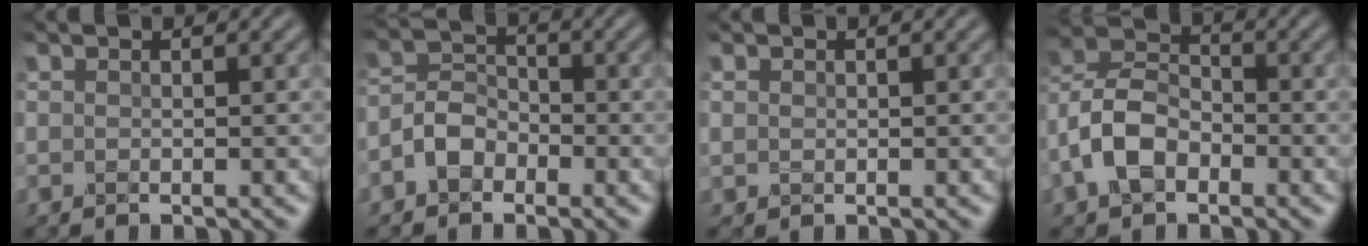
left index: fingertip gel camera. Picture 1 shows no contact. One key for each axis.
{"total": 2.6, "fx": -1.5, "fy": 1.7, "fz": 1.2, "tx": -0.027, "ty": 0.013, "tz": -0.036}
{"total": 1.4, "fx": 0.6, "fy": 1.1, "fz": 0.4, "tx": 0.005, "ty": 0.013, "tz": -0.001}
{"total": 5.5, "fx": -2.3, "fy": 3.5, "fz": 3.5, "tx": -0.081, "ty": 0.013, "tz": -0.052}